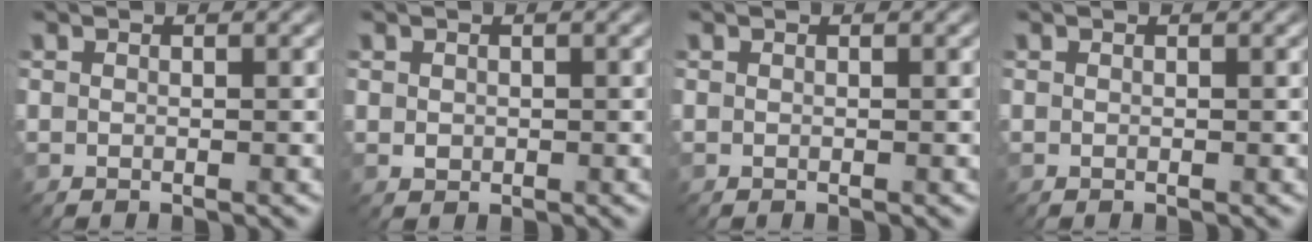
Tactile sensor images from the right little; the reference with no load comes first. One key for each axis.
{"total": 0.7, "fx": 0.1, "fy": 0.7, "fz": 0.3, "tx": -0.004, "ty": -0.002, "tz": 0.004}
{"total": 0.0}
{"total": 0.0}